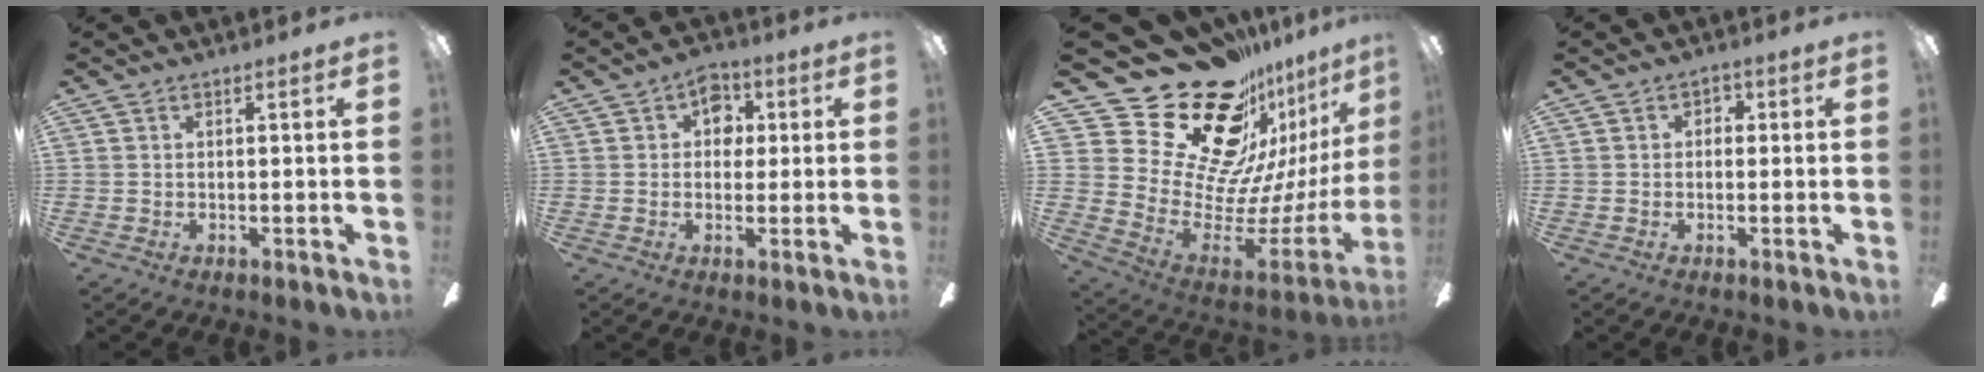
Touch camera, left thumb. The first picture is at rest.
{"total": 6.0, "force": [1.5, 4.8, 3.3], "torque": [-0.034, 0.005, 0.021]}
{"total": 31.0, "force": [19.6, 16.9, 17.1], "torque": [-0.287, -0.177, 0.407]}
{"total": 2.1, "force": [-0.4, 1.7, 1.1], "torque": [-0.013, 0.007, -0.011]}